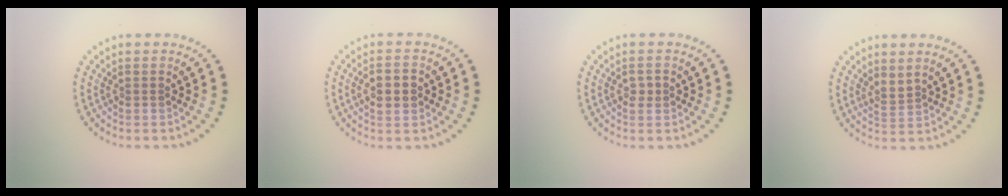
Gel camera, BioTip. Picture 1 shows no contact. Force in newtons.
{"total": 2.4, "press": 2.4, "slide": 0.2}
{"total": 1.1, "press": 1.1, "slide": 0.1}
{"total": 1.1, "press": 0.5, "slide": 0.9}